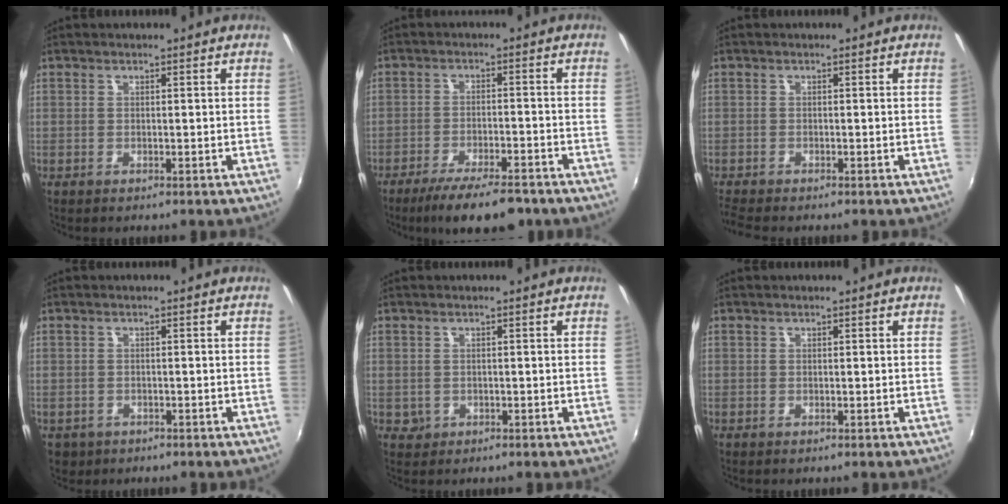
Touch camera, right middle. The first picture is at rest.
{"total": 11.1, "force": [-8.8, 2.6, 6.4], "torque": [-0.132, -0.024, -0.139]}
{"total": 3.2, "force": [-3.0, 0.3, 1.2], "torque": [-0.033, -0.020, -0.058]}
{"total": 3.4, "force": [-1.4, 2.8, 1.2], "torque": [-0.032, -0.006, -0.016]}
{"total": 1.4, "force": [-0.2, 1.4, 0.3], "torque": [-0.004, -0.002, -0.002]}
{"total": 0.0}